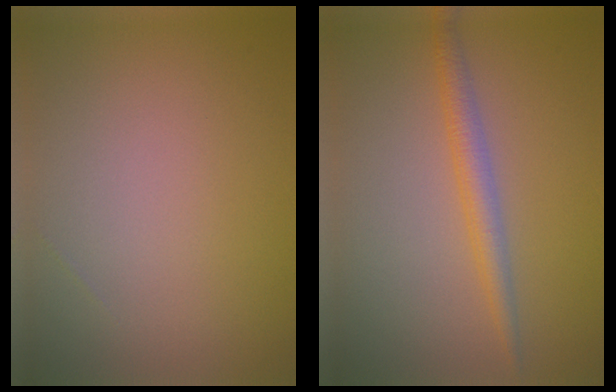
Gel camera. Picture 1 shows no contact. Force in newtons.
{"total": 2.3, "press": 2.3, "slide": 0.1}